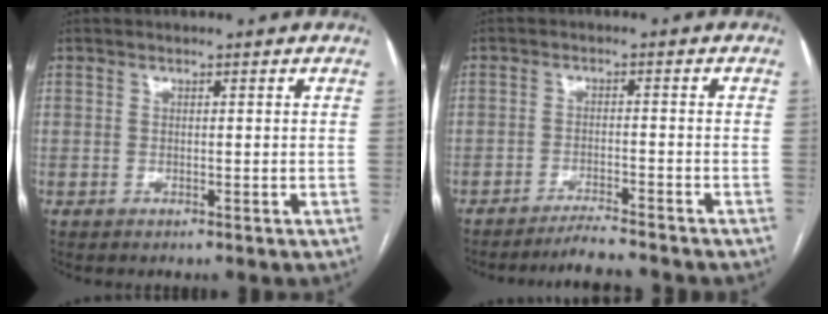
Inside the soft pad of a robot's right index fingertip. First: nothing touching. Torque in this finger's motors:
{"motor_torque": [0.20, -0.18, 0.11, 0.04]}